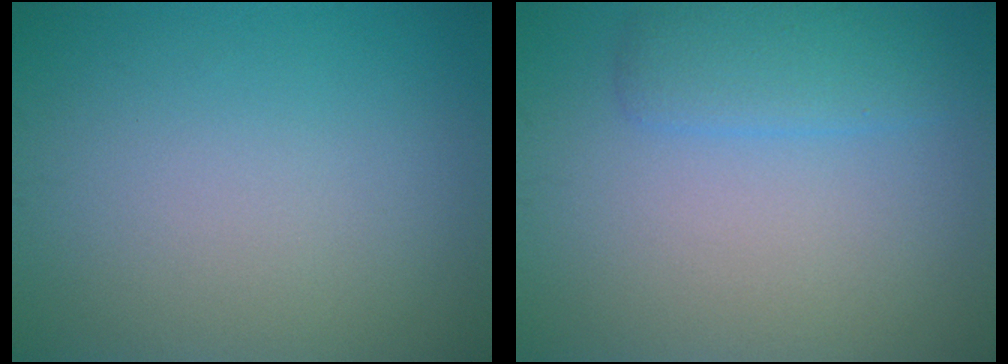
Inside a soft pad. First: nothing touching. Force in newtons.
{"total": 2.7, "press": 2.7, "slide": 0.1}